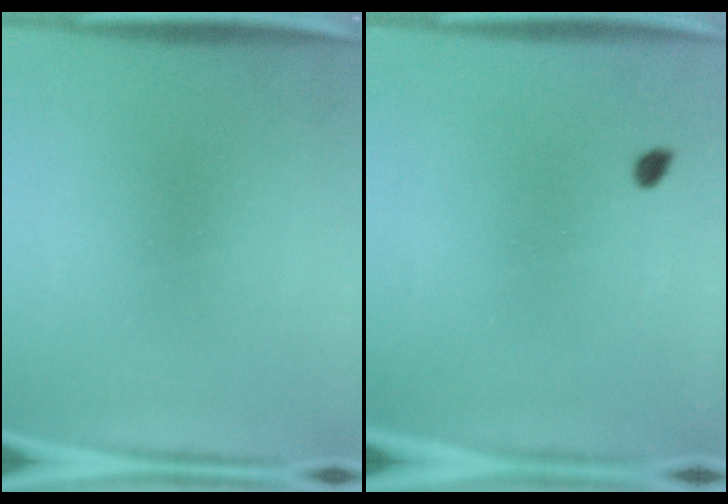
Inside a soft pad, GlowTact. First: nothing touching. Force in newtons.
{"total": 0.9}